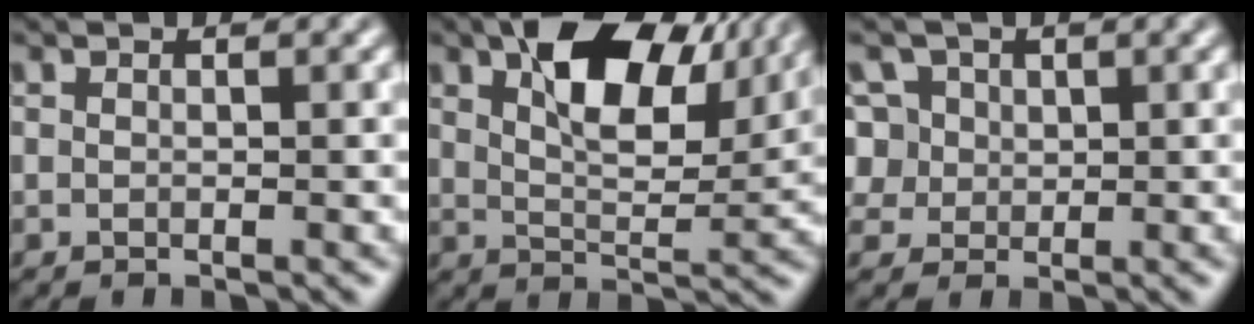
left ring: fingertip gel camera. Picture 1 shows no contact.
{"total": 9.2, "force": [4.5, 4.2, 6.8], "torque": [-0.118, 0.015, 0.075]}
{"total": 6.0, "force": [2.5, 4.9, 2.3], "torque": [-0.052, 0.024, 0.032]}